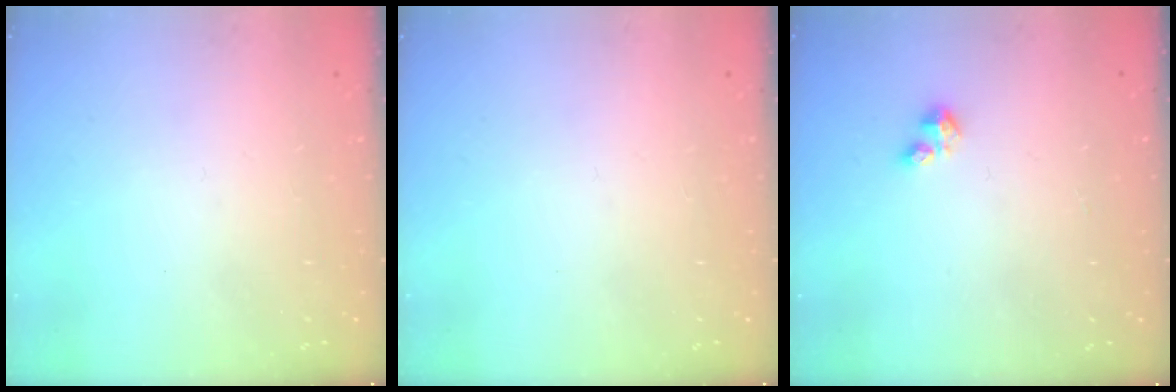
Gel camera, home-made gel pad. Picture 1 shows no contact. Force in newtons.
{"total": 0.0}
{"total": 2.1, "press": 2.1, "slide": 0.3}